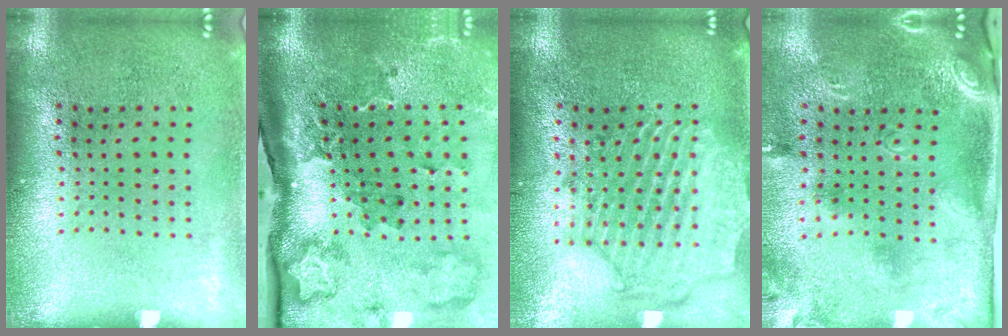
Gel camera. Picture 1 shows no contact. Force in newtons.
{"total": 3.0, "press": 2.2, "slide": 2.0}
{"total": 2.3, "press": 2.2, "slide": 0.9}
{"total": 2.8, "press": 1.9, "slide": 2.0}